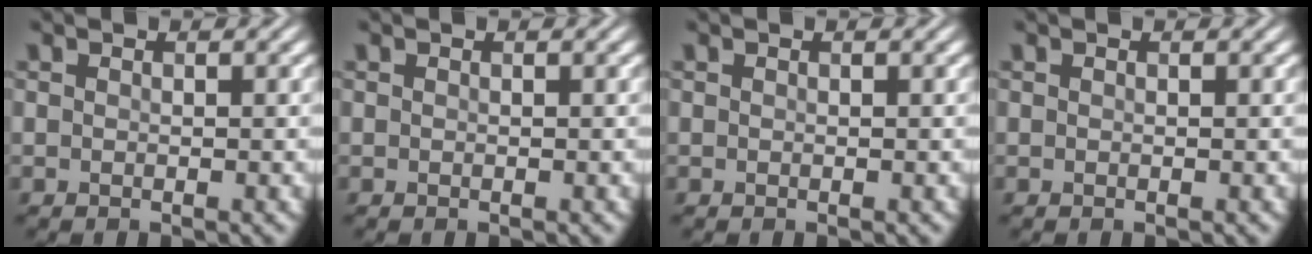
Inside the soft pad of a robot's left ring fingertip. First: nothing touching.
{"total": 0.0}
{"total": 0.0}
{"total": 0.0}